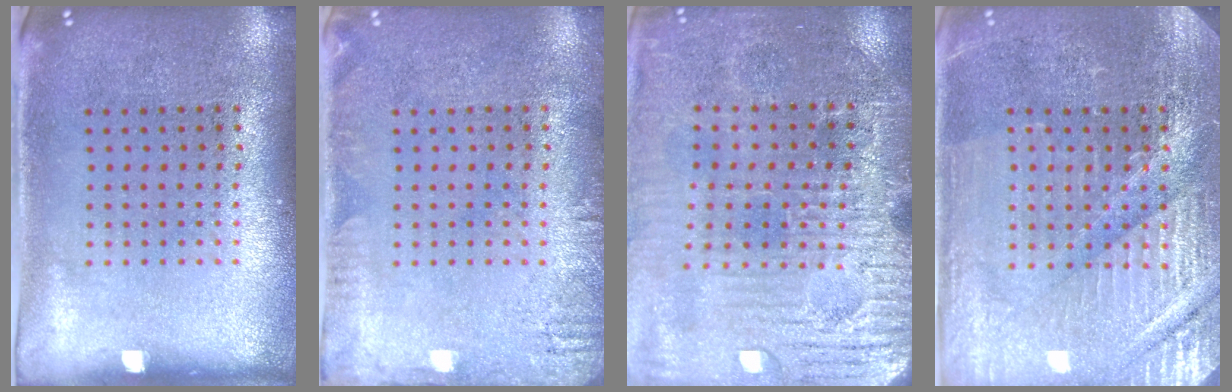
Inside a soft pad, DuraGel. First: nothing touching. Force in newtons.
{"total": 1.7, "press": 1.7, "slide": 0.2}
{"total": 3.7, "press": 3.7, "slide": 0.1}
{"total": 4.2, "press": 4.1, "slide": 1.2}